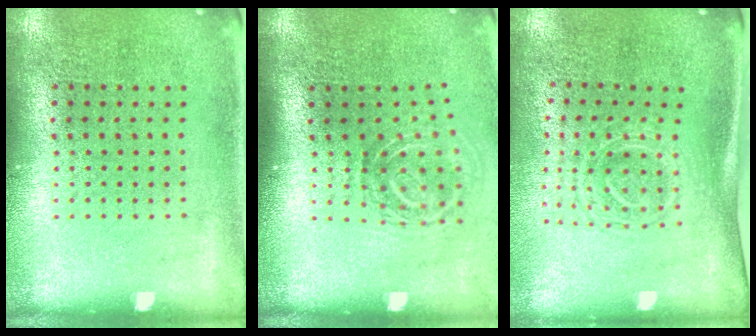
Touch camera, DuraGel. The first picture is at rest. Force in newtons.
{"total": 1.8, "press": 1.2, "slide": 1.4}
{"total": 1.6, "press": 1.2, "slide": 1.1}